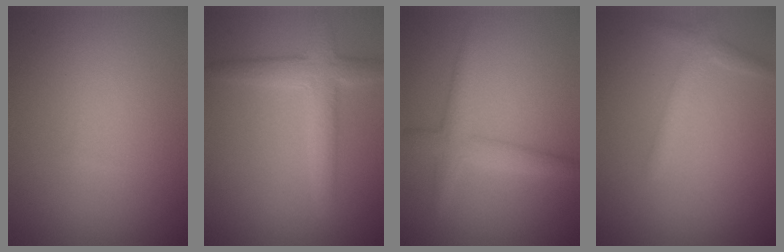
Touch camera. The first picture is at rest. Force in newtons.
{"total": 3.7, "press": 3.7, "slide": 0.1}
{"total": 2.7, "press": 2.7, "slide": 0.2}
{"total": 1.8, "press": 1.8, "slide": 0.1}